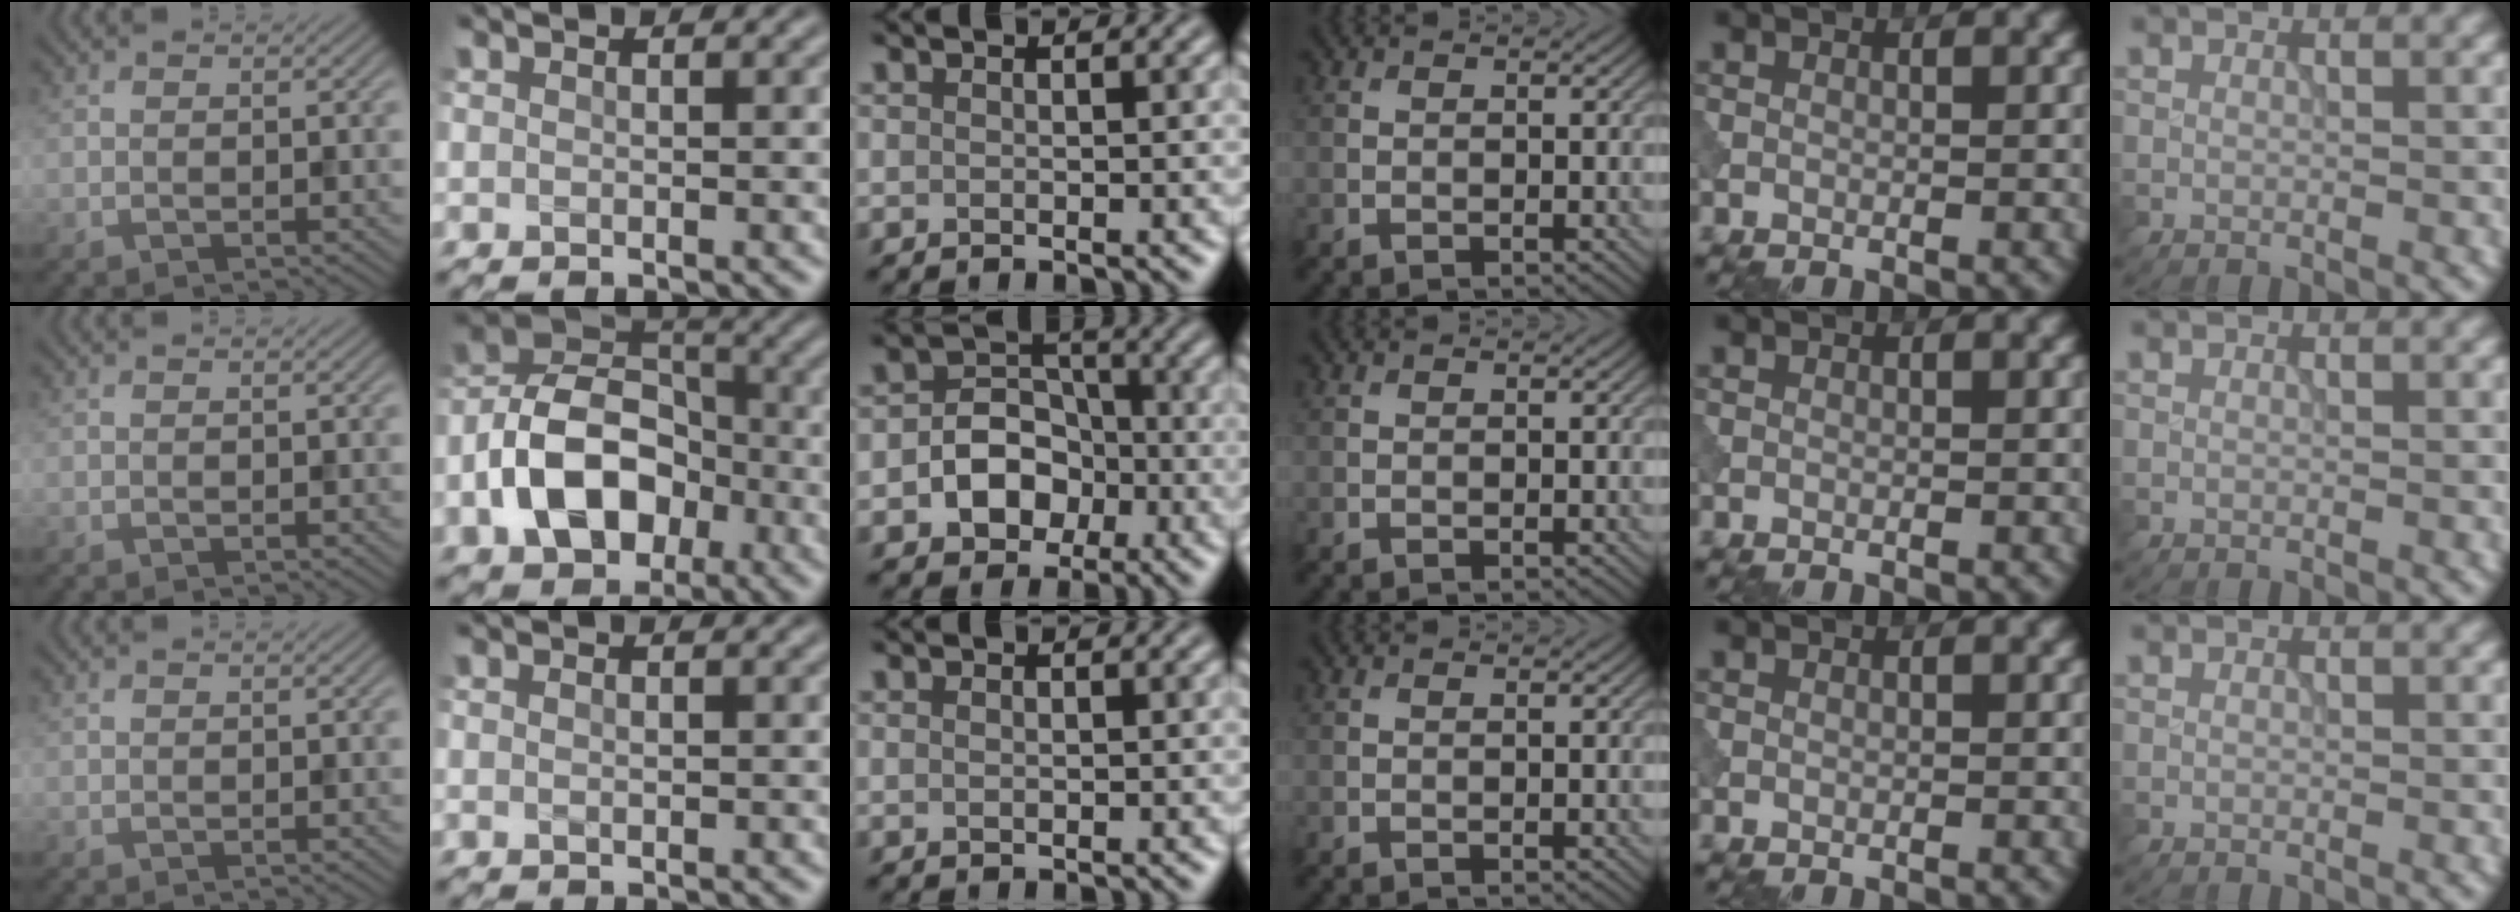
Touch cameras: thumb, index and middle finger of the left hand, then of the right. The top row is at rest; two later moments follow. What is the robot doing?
{"motion": "insert", "object": "peg toy"}